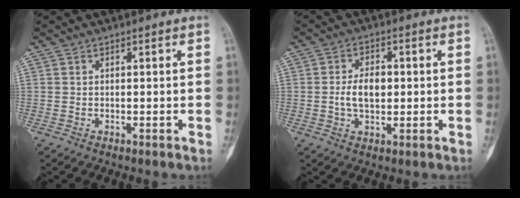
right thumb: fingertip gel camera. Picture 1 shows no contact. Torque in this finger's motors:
{"motor_torque": [0.90, 0.98, 0.86, 0.01, 0.06]}